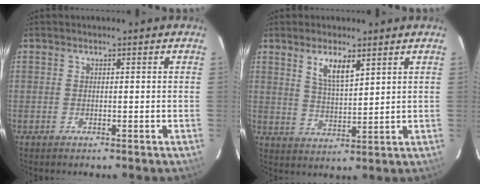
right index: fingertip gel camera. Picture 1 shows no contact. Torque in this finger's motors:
{"motor_torque": [0.17, 0.21, 0.08, 0.06]}